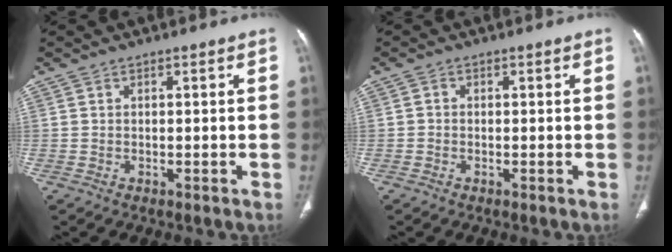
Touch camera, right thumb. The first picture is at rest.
{"total": 0.7, "force": [-0.3, 0.6, 0.3], "torque": [-0.002, 0.002, -0.008]}